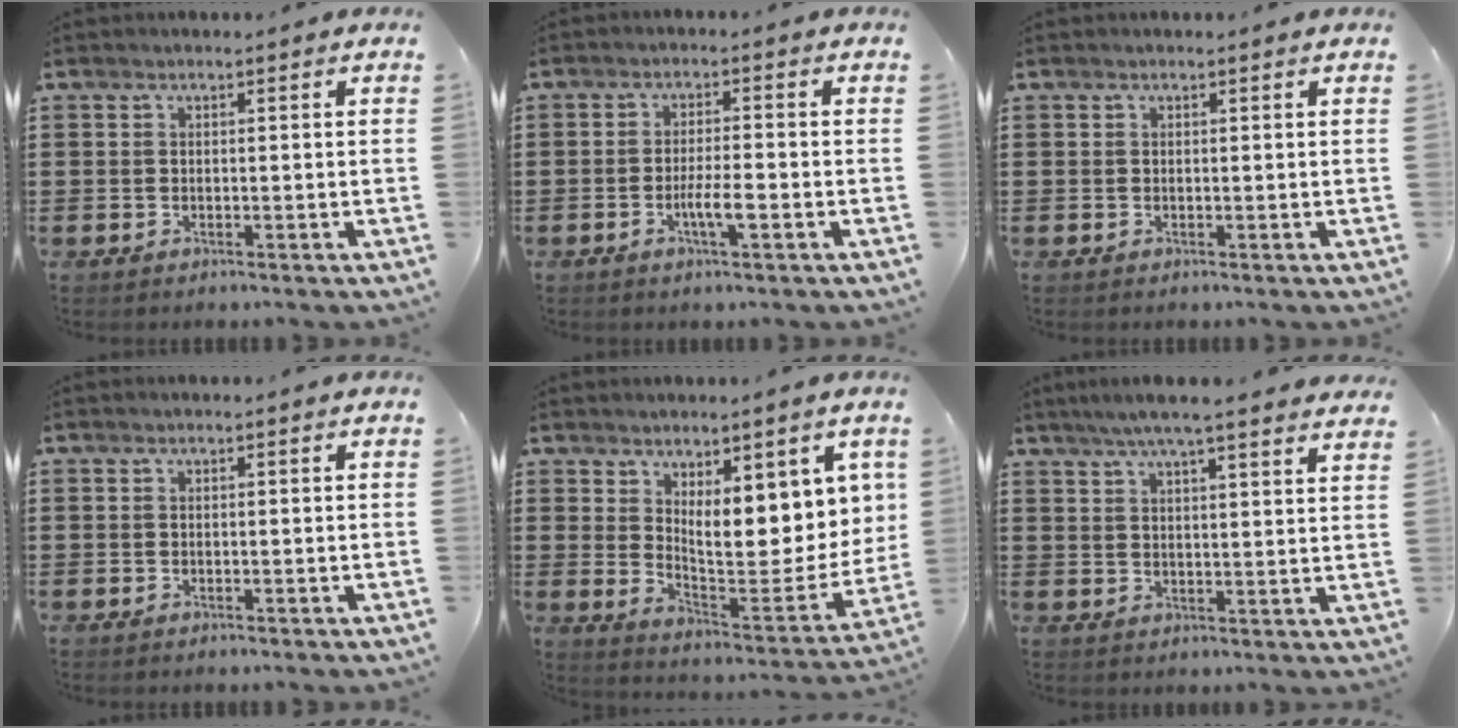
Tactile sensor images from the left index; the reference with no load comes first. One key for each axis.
{"total": 4.0, "fx": -1.5, "fy": 0.7, "fz": 3.7, "tx": -0.070, "ty": 0.001, "tz": -0.028}
{"total": 0.0}
{"total": 0.0}
{"total": 7.6, "fx": 4.5, "fy": 2.6, "fz": 5.6, "tx": -0.095, "ty": -0.049, "tz": 0.073}
{"total": 5.4, "fx": 4.8, "fy": -0.6, "fz": 2.5, "tx": -0.062, "ty": -0.018, "tz": 0.084}